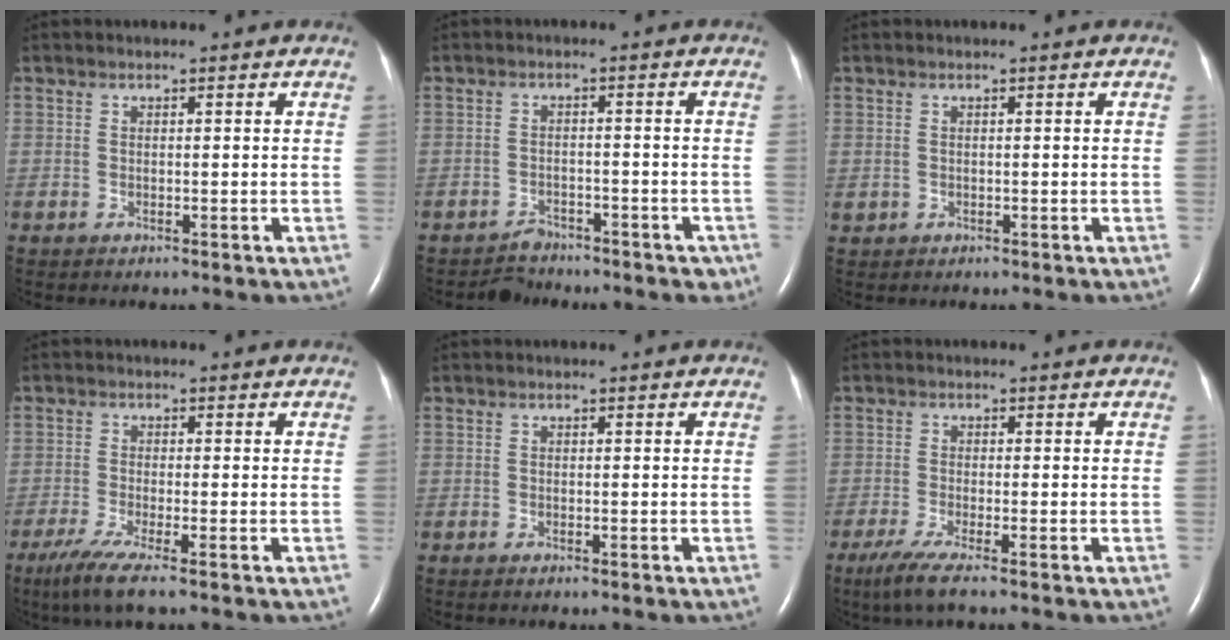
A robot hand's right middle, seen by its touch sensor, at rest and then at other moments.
{"total": 4.3, "force": [-3.7, 2.3, 0.1], "torque": [0.005, 0.013, -0.050]}
{"total": 0.0}
{"total": 5.6, "force": [-3.6, 0.1, 4.3], "torque": [-0.087, -0.020, -0.069]}
{"total": 0.0}
{"total": 4.5, "force": [-2.9, 0.1, 3.4], "torque": [-0.074, -0.017, -0.058]}